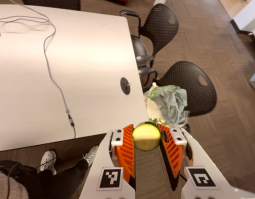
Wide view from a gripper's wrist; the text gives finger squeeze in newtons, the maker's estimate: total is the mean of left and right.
{"total": 11.2, "left": 11.4, "right": 11.0}